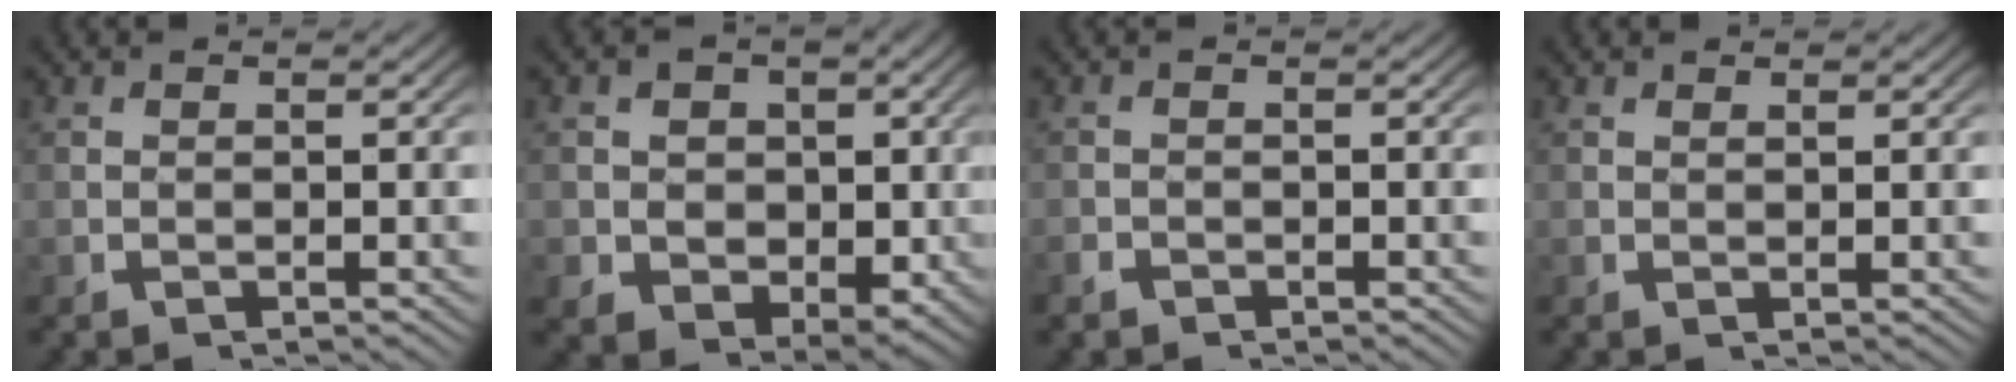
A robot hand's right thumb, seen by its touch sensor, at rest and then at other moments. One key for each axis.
{"total": 9.2, "fx": 0.2, "fy": 7.6, "fz": 5.1, "tx": -0.103, "ty": -0.050, "tz": 0.017}
{"total": 1.0, "fx": -0.8, "fy": 0.5, "fz": 0.1, "tx": -0.003, "ty": -0.005, "tz": -0.017}
{"total": 0.7, "fx": 0.7, "fy": -0.1, "fz": 0.1, "tx": -0.003, "ty": -0.004, "tz": 0.016}